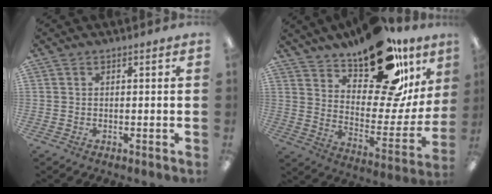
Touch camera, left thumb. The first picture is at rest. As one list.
[{"total": 24.1, "force": [16.8, 10.1, 14.0], "torque": [-0.188, -0.110, 0.284]}]